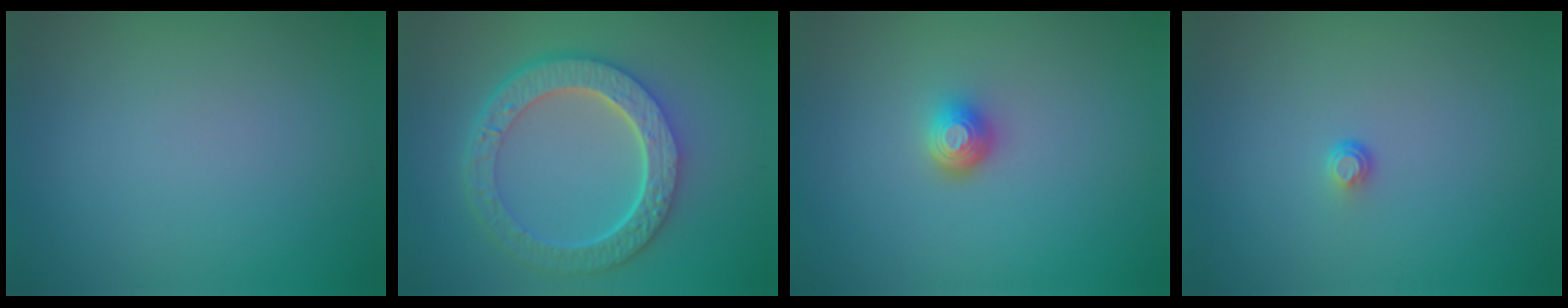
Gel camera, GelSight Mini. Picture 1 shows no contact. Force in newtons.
{"total": 6.5, "press": 4.9, "slide": 4.3}
{"total": 1.8, "press": 1.3, "slide": 1.2}
{"total": 0.7, "press": 0.4, "slide": 0.6}